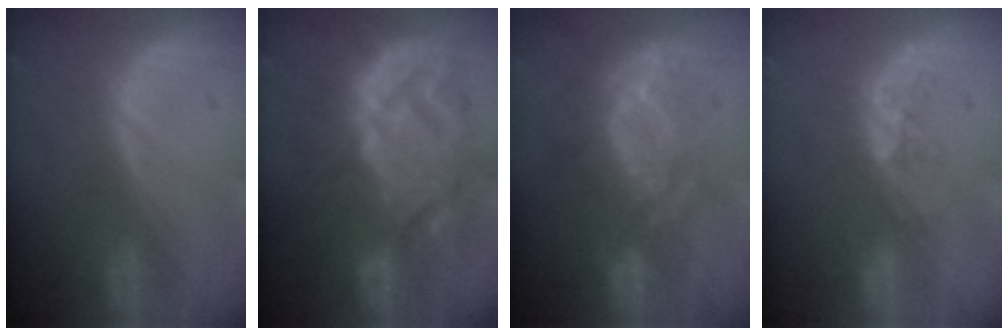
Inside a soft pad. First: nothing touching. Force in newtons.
{"total": 13.4, "press": 13.4, "slide": 1.5}
{"total": 9.1, "press": 8.7, "slide": 2.7}
{"total": 3.7, "press": 3.2, "slide": 1.9}